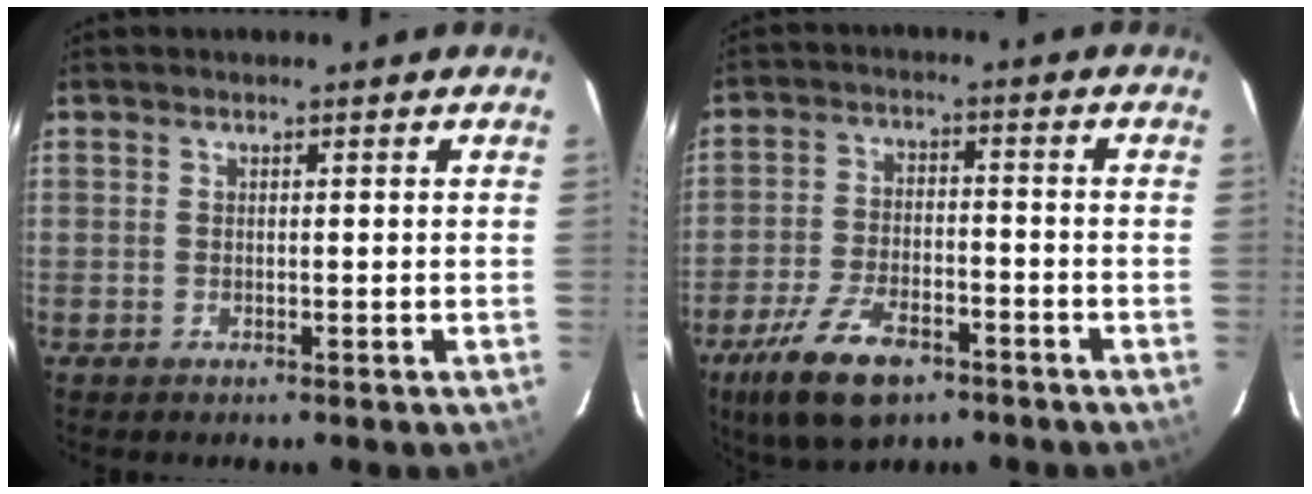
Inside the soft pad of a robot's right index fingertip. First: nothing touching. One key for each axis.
{"total": 12.7, "fx": -7.9, "fy": 5.6, "fz": 8.1, "tx": -0.184, "ty": -0.017, "tz": -0.140}